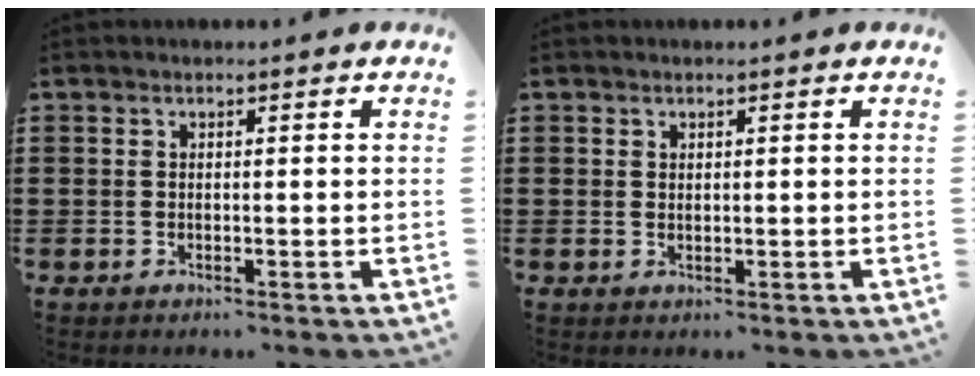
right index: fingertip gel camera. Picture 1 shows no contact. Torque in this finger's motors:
{"motor_torque": [0.32, 0.65, -0.02, -0.01]}